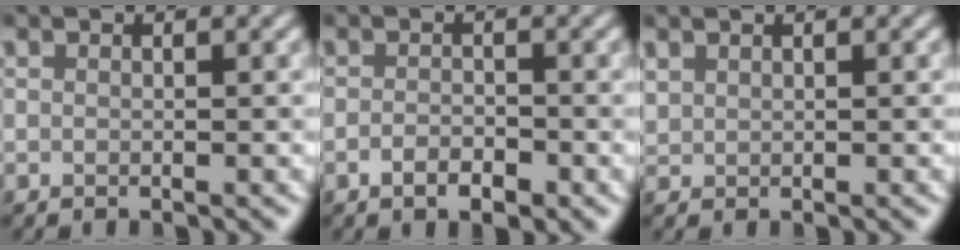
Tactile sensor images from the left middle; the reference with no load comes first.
{"total": 1.8, "force": [-1.0, 0.9, 1.2], "torque": [-0.022, 0.000, -0.019]}
{"total": 0.9, "force": [0.7, 0.5, 0.1], "torque": [-0.004, 0.000, 0.019]}